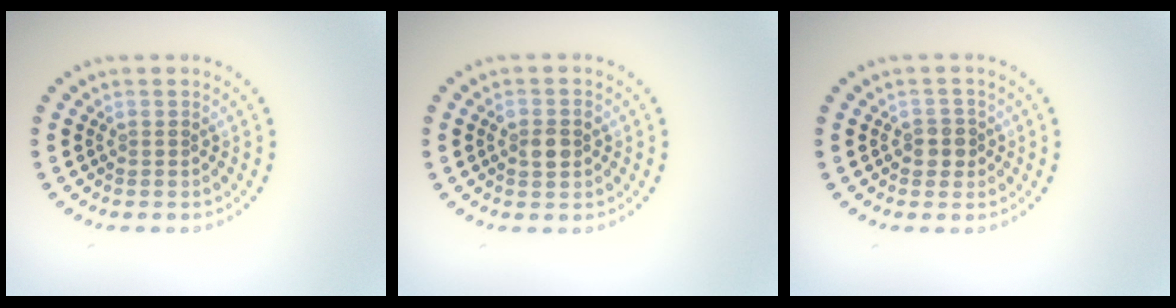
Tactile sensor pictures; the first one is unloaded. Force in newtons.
{"total": 2.6, "press": 2.6, "slide": 0.3}
{"total": 1.8, "press": 1.7, "slide": 0.7}